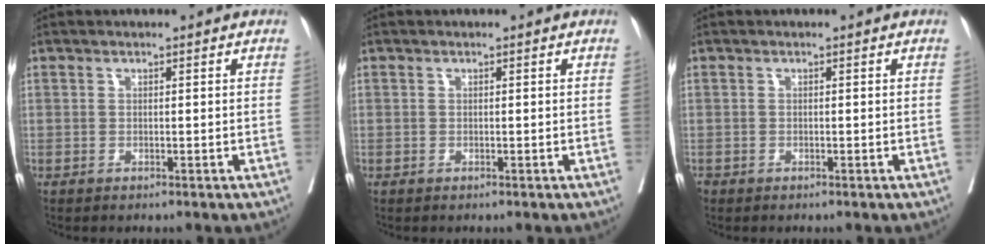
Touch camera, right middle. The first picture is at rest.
{"total": 0.0}
{"total": 0.7, "force": [-0.5, 0.5, 0.1], "torque": [-0.006, 0.001, -0.012]}